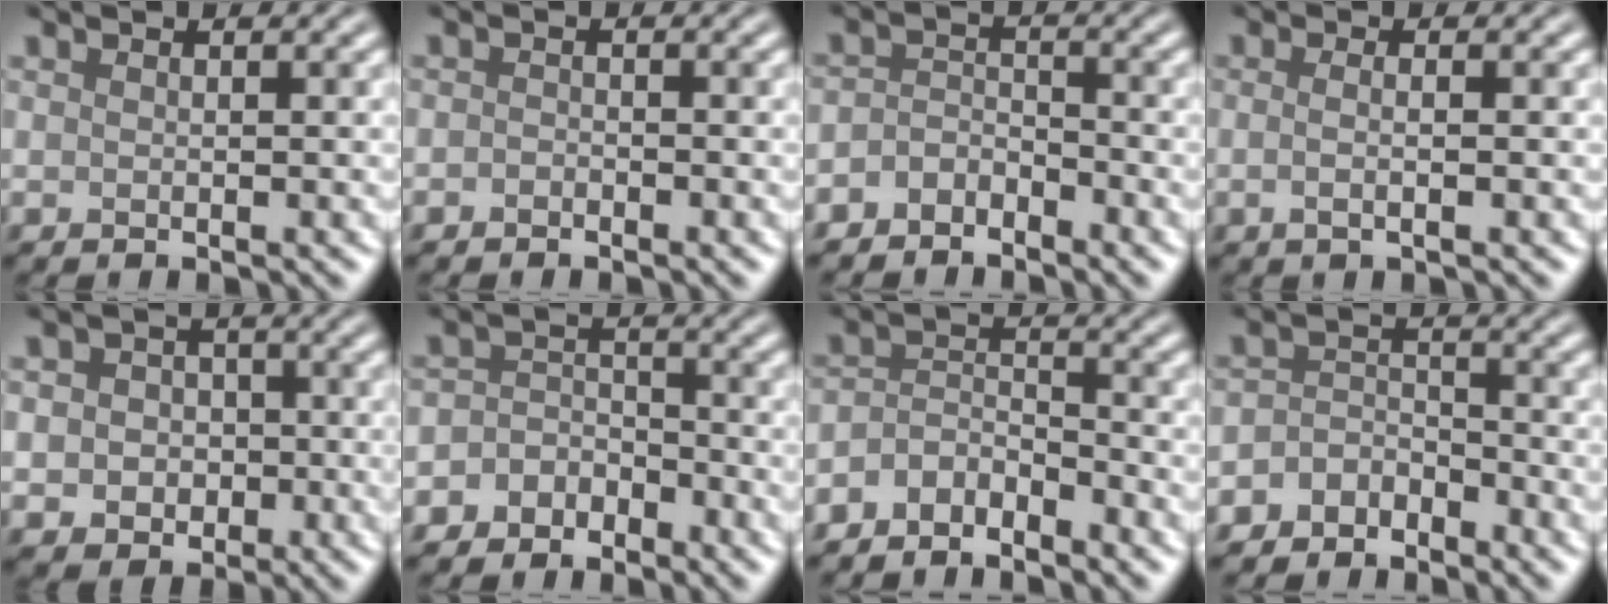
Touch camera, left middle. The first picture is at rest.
{"total": 0.7, "force": [-0.5, 0.4, 0.2], "torque": [-0.003, -0.001, -0.012]}
{"total": 2.2, "force": [-1.8, 1.1, 0.5], "torque": [-0.009, 0.009, -0.039]}
{"total": 1.8, "force": [-0.1, 0.8, 1.7], "torque": [-0.017, -0.005, -0.013]}
{"total": 4.4, "force": [-0.2, 4.0, 1.9], "torque": [-0.015, 0.013, -0.023]}
{"total": 3.4, "force": [-2.3, 2.5, 0.4], "torque": [0.035, 0.009, -0.058]}
{"total": 3.0, "force": [-2.5, 1.2, 1.1], "torque": [-0.024, 0.006, -0.057]}
{"total": 2.7, "force": [-2.1, 1.6, 0.4], "torque": [0.000, 0.009, -0.046]}